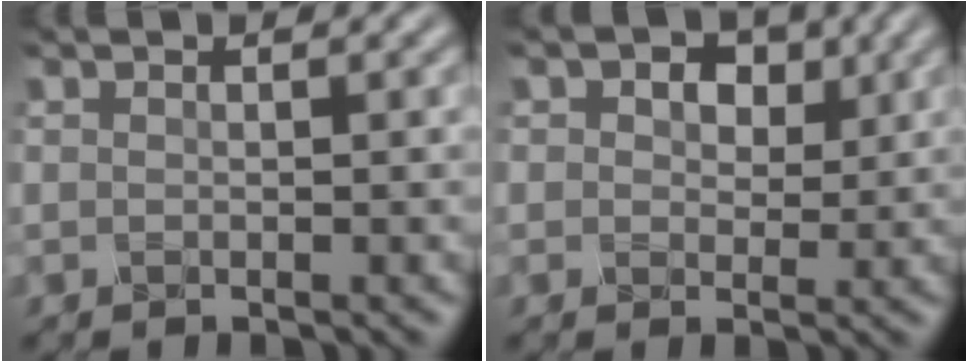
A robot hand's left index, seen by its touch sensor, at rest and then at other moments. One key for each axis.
{"total": 5.0, "fx": 2.3, "fy": 3.4, "fz": 2.8, "tx": -0.052, "ty": 0.004, "tz": 0.018}